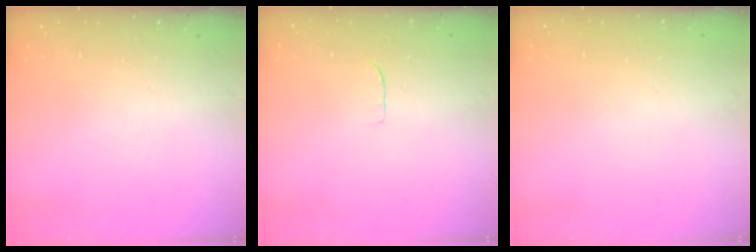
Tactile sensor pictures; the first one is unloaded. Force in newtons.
{"total": 3.2, "press": 3.2, "slide": 0.3}
{"total": 0.0}